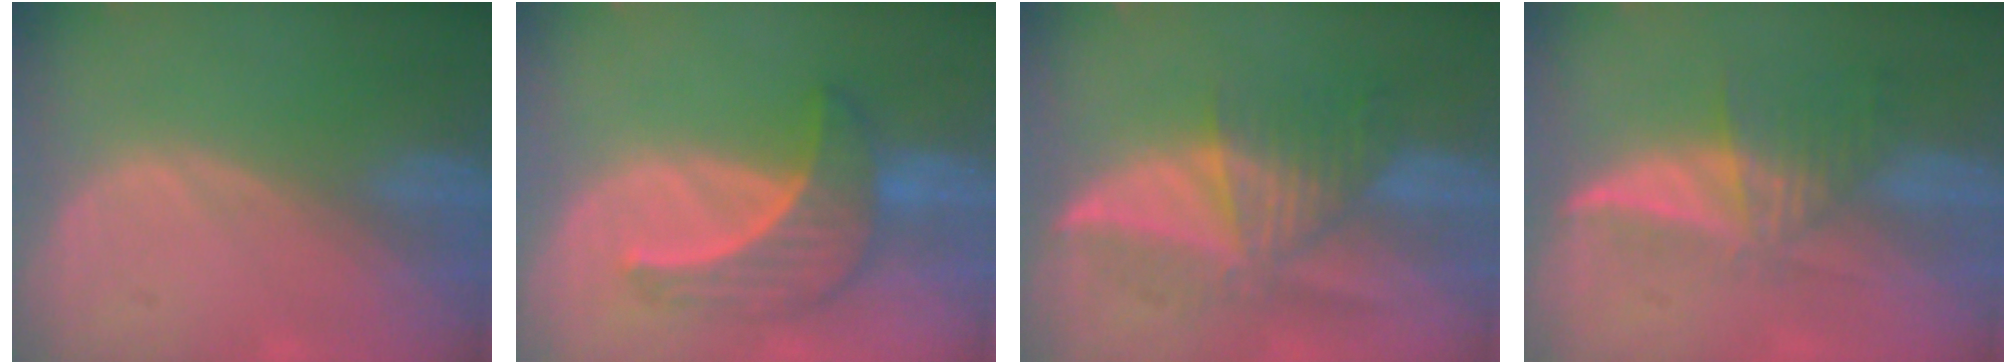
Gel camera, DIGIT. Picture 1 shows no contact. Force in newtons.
{"total": 6.7, "press": 6.7, "slide": 0.7}
{"total": 7.3, "press": 7.2, "slide": 1.2}
{"total": 6.1, "press": 5.5, "slide": 2.5}